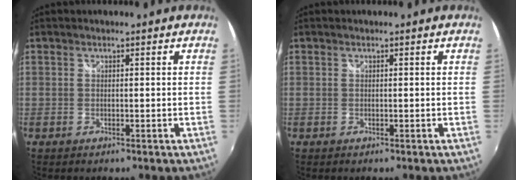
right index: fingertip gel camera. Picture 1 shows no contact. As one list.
[{"total": 0.0}]